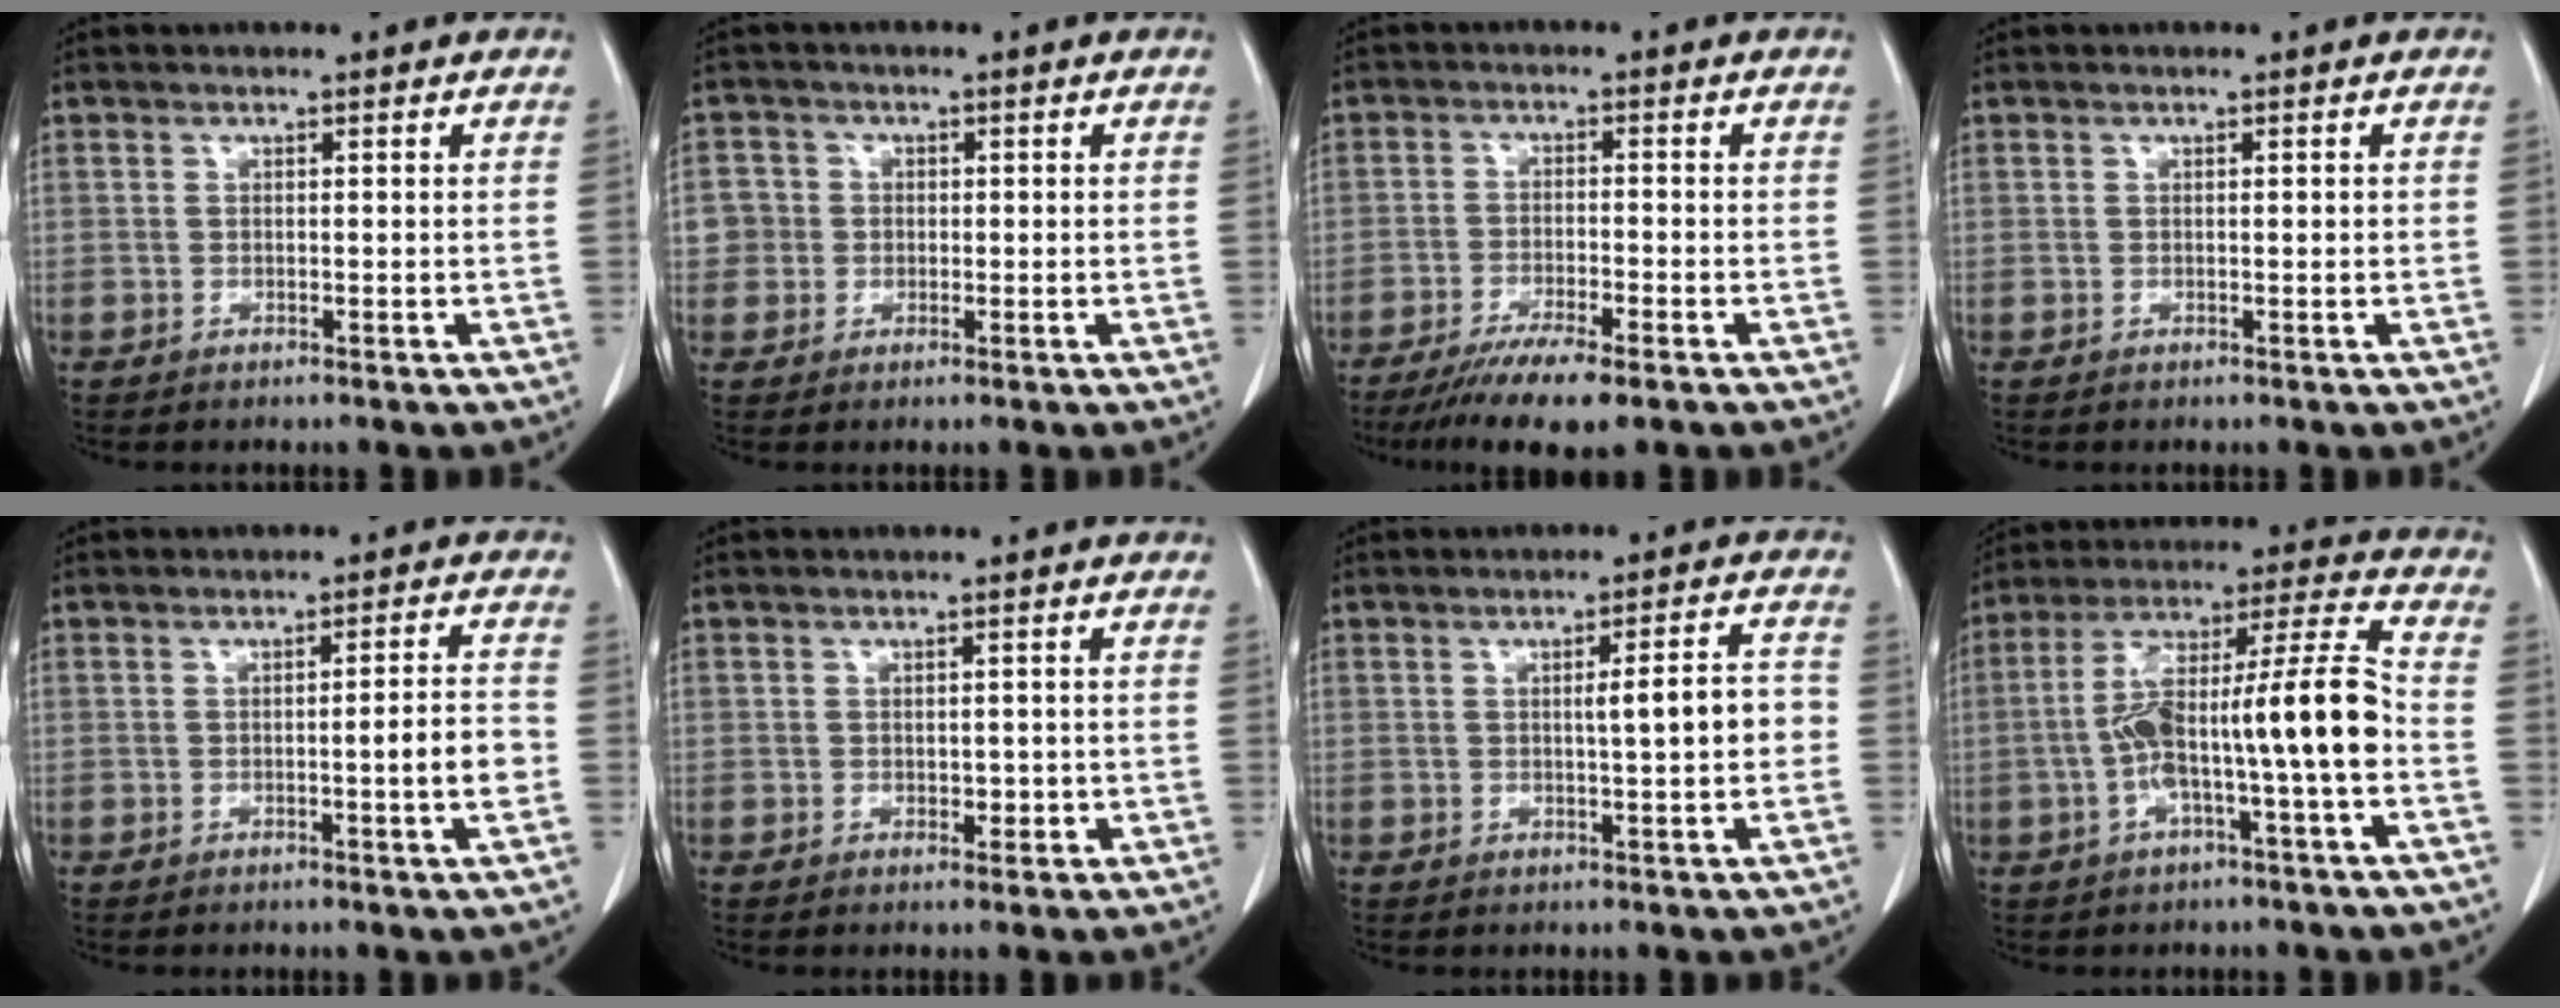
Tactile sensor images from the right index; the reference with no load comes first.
{"total": 3.8, "force": [0.0, 3.8, 0.2], "torque": [0.008, 0.012, -0.002]}
{"total": 8.2, "force": [-5.9, 0.6, 5.7], "torque": [-0.090, -0.018, -0.094]}
{"total": 0.5, "force": [0.0, 0.1, 0.5], "torque": [-0.009, 0.000, 0.001]}
{"total": 4.6, "force": [-1.2, -0.3, 4.5], "torque": [-0.062, 0.001, -0.018]}
{"total": 1.8, "force": [-0.2, 1.2, 1.3], "torque": [-0.017, 0.000, 0.002]}
{"total": 5.6, "force": [-0.2, 0.5, 5.6], "torque": [-0.080, 0.010, -0.003]}
{"total": 15.1, "force": [-2.8, 0.7, 14.8], "torque": [-0.261, 0.030, -0.050]}